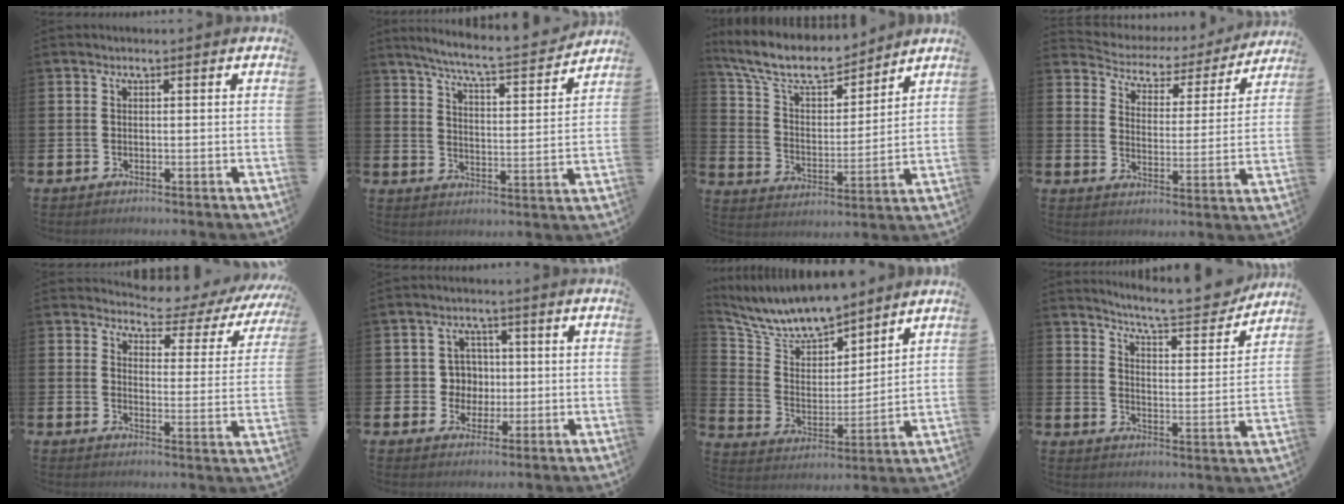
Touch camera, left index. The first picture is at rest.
{"total": 6.5, "force": [6.0, -0.1, 2.4], "torque": [-0.068, -0.047, 0.098]}
{"total": 10.0, "force": [9.0, 2.8, 3.4], "torque": [-0.107, -0.055, 0.161]}
{"total": 3.8, "force": [3.3, 1.8, 0.4], "torque": [-0.031, -0.031, 0.045]}
{"total": 3.7, "force": [3.3, 1.5, 0.8], "torque": [-0.021, -0.040, 0.043]}
{"total": 4.2, "force": [0.4, 4.1, 0.8], "torque": [-0.020, 0.009, 0.000]}
{"total": 9.2, "force": [8.8, 2.1, 1.7], "torque": [-0.080, -0.060, 0.160]}
{"total": 7.7, "force": [7.4, 0.4, 2.1], "torque": [-0.055, -0.058, 0.122]}